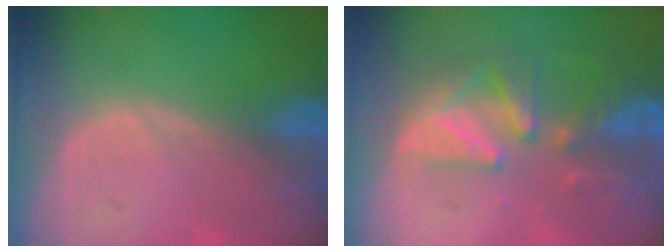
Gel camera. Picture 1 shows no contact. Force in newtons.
{"total": 8.0, "press": 7.9, "slide": 1.5}